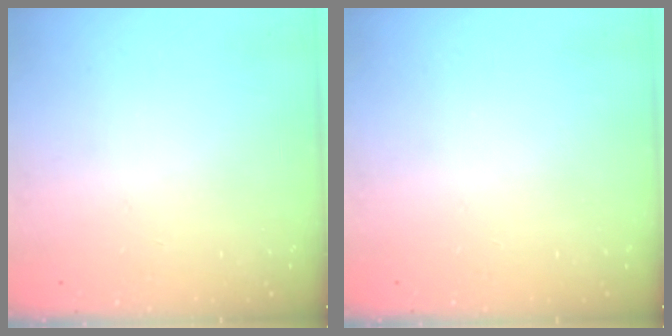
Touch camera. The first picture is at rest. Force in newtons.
{"total": 0.0}